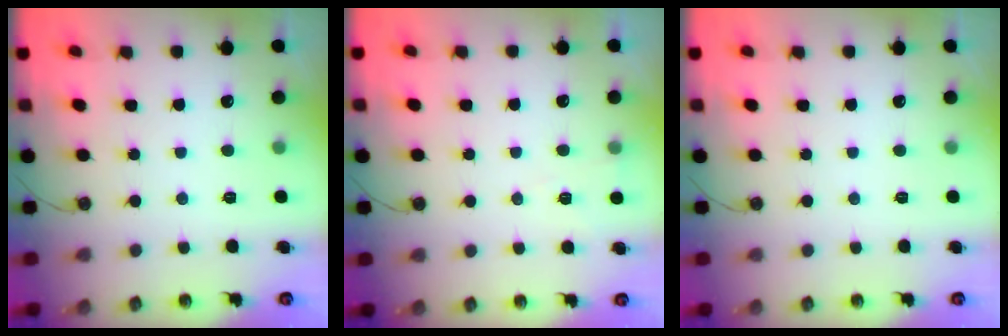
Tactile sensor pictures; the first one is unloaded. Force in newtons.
{"total": 5.3, "press": 3.6, "slide": 4.0}
{"total": 0.0}